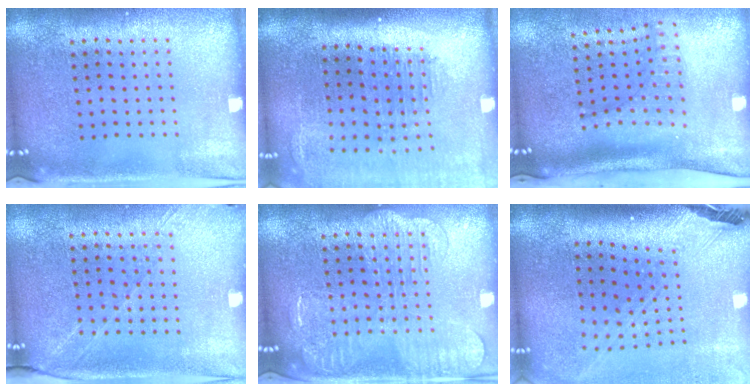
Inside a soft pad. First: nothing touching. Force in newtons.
{"total": 2.1, "press": 1.7, "slide": 1.2}
{"total": 2.2, "press": 1.5, "slide": 1.6}
{"total": 1.3, "press": 1.2, "slide": 0.5}
{"total": 2.2, "press": 2.1, "slide": 0.4}
{"total": 2.8, "press": 2.0, "slide": 2.0}